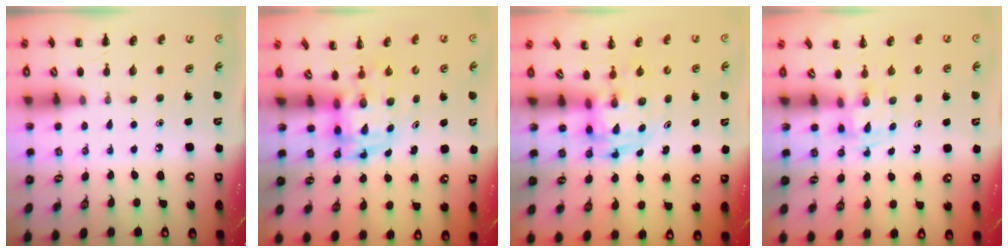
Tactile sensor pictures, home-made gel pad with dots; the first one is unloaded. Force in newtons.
{"total": 3.7, "press": 3.6, "slide": 0.8}
{"total": 3.3, "press": 3.2, "slide": 0.6}
{"total": 2.5, "press": 2.1, "slide": 1.2}